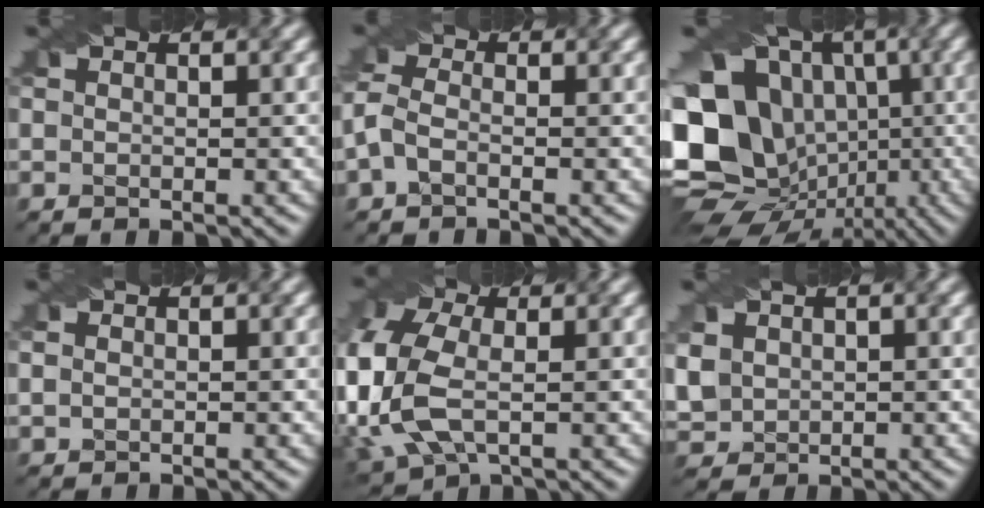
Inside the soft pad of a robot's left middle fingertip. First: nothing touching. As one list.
[{"total": 2.6, "force": [-0.8, 1.5, 1.9], "torque": [-0.049, 0.013, -0.026]}, {"total": 19.3, "force": [-0.8, 16.3, 10.4], "torque": [-0.206, -0.006, -0.033]}, {"total": 1.0, "force": [0.2, 0.8, 0.6], "torque": [-0.011, 0.003, 0.004]}, {"total": 8.3, "force": [-1.2, 5.7, 5.9], "torque": [-0.167, -0.005, -0.024]}, {"total": 3.7, "force": [1.1, 3.2, 1.5], "torque": [-0.075, 0.009, 0.034]}]